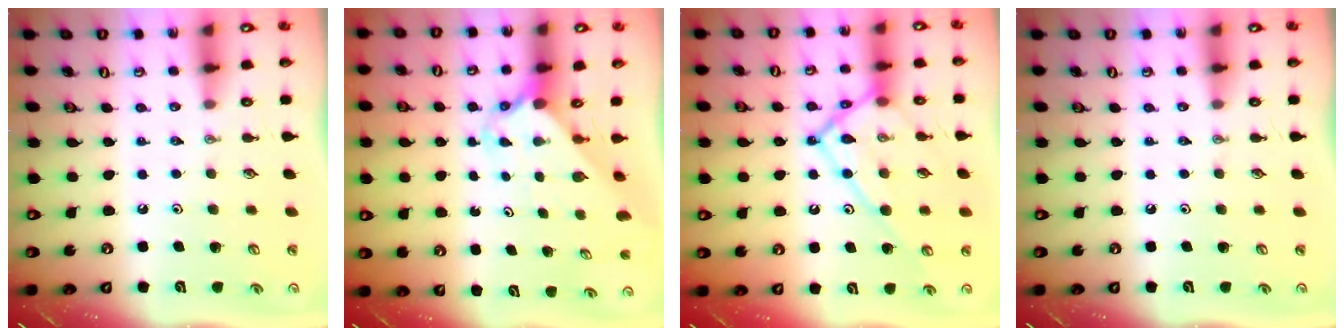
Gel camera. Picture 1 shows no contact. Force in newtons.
{"total": 2.3, "press": 2.3, "slide": 0.3}
{"total": 16.4, "press": 16.3, "slide": 1.4}
{"total": 0.0}